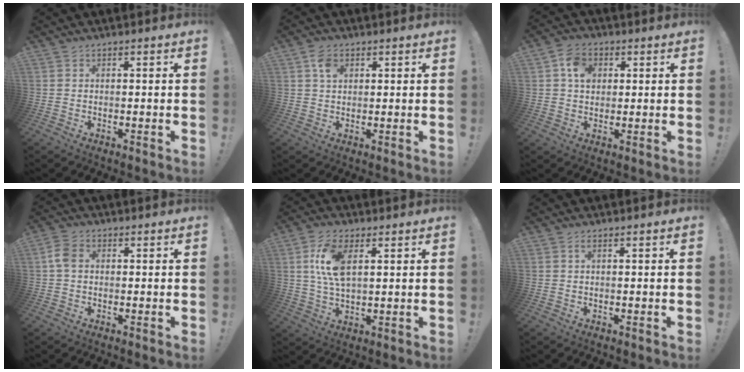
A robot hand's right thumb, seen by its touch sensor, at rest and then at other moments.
{"total": 4.3, "force": [1.8, 3.0, 2.5], "torque": [-0.037, -0.001, 0.032]}
{"total": 7.1, "force": [2.0, 5.5, 3.9], "torque": [-0.052, 0.002, 0.036]}
{"total": 4.8, "force": [0.4, 3.4, 3.4], "torque": [-0.062, 0.008, 0.010]}
{"total": 10.4, "force": [3.2, 5.0, 8.6], "torque": [-0.177, -0.008, 0.052]}
{"total": 1.1, "force": [0.1, 0.0, 1.1], "torque": [-0.017, -0.002, 0.000]}